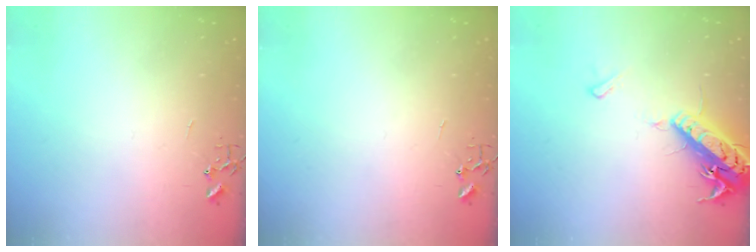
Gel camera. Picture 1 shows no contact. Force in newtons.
{"total": 0.0}
{"total": 16.1, "press": 15.8, "slide": 3.4}